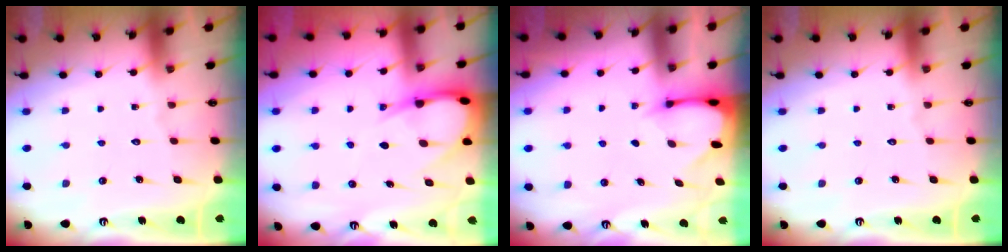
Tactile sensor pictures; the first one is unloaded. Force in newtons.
{"total": 8.3, "press": 8.2, "slide": 0.9}
{"total": 2.5, "press": 2.5, "slide": 0.3}
{"total": 0.0}